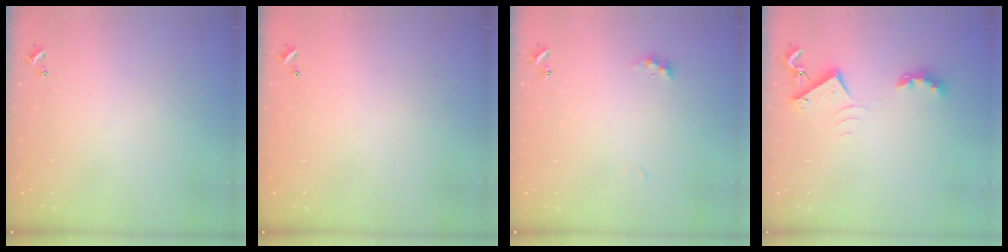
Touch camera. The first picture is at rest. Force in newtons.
{"total": 2.9, "press": 2.9, "slide": 0.1}
{"total": 3.9, "press": 3.9, "slide": 0.7}
{"total": 7.1, "press": 7.0, "slide": 1.1}